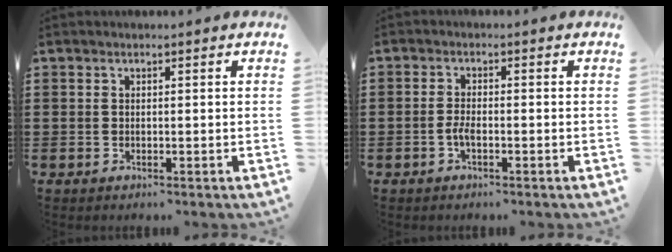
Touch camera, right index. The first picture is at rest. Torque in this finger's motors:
{"motor_torque": [0.92, 1.22, 0.03, 0.01]}